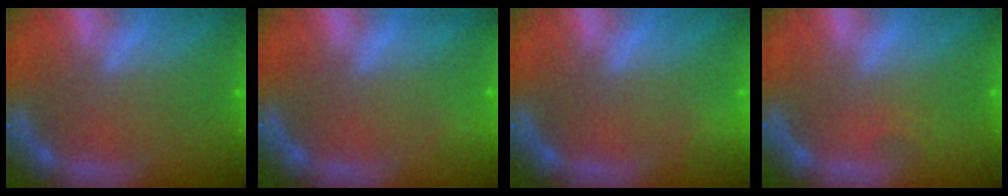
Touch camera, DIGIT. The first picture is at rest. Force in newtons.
{"total": 0.9}
{"total": 1.9}
{"total": 0.9}